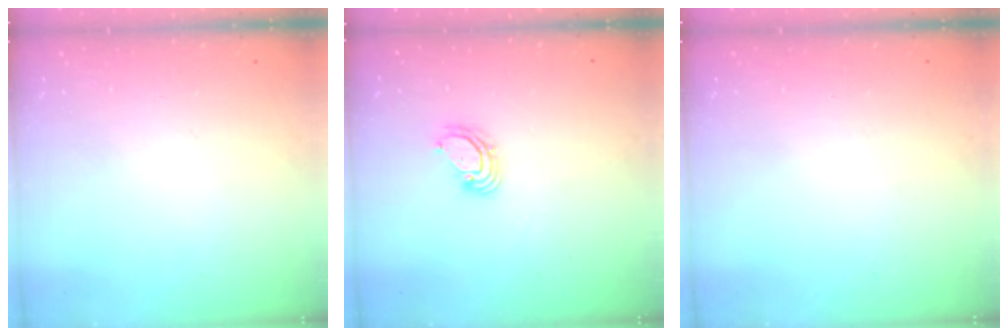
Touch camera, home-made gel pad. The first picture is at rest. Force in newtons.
{"total": 4.3, "press": 4.3, "slide": 0.2}
{"total": 0.0}